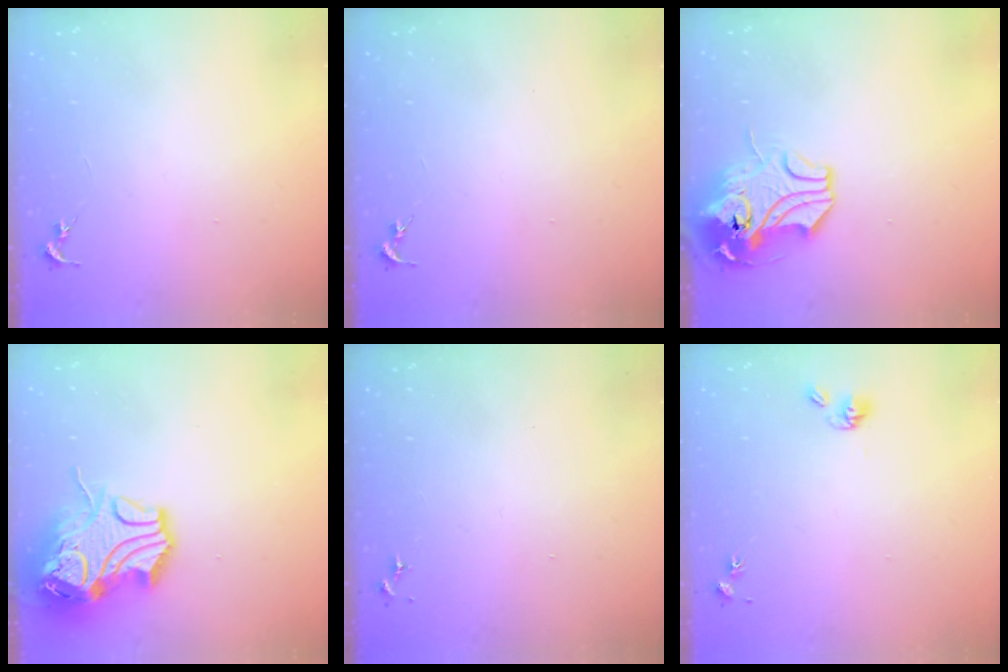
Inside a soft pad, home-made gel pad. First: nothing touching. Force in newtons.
{"total": 0.0}
{"total": 12.0, "press": 11.8, "slide": 2.2}
{"total": 17.6, "press": 17.4, "slide": 2.5}
{"total": 0.0}
{"total": 6.0, "press": 5.6, "slide": 2.1}